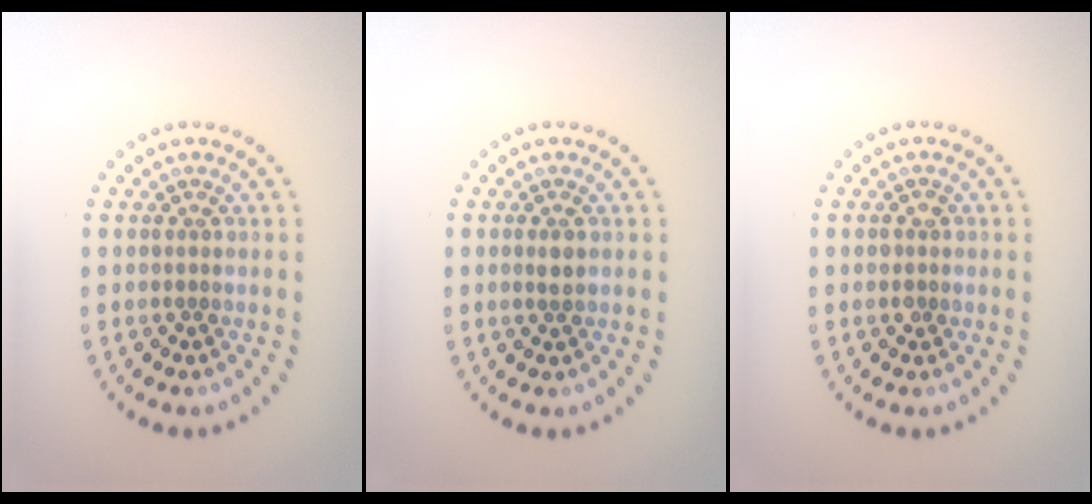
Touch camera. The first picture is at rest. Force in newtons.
{"total": 1.1, "press": 1.0, "slide": 0.4}
{"total": 1.0, "press": 1.0, "slide": 0.3}